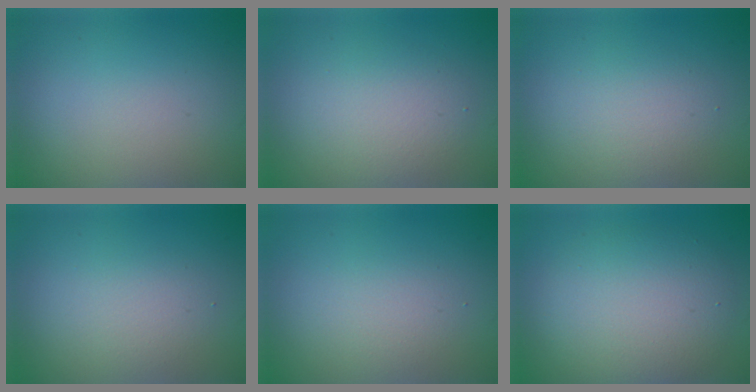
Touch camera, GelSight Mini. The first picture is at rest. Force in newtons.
{"total": 3.3, "press": 3.3, "slide": 0.2}
{"total": 2.6, "press": 2.6, "slide": 0.3}
{"total": 2.1, "press": 2.1, "slide": 0.0}
{"total": 2.0, "press": 2.0, "slide": 0.1}
{"total": 6.2, "press": 6.2, "slide": 0.3}